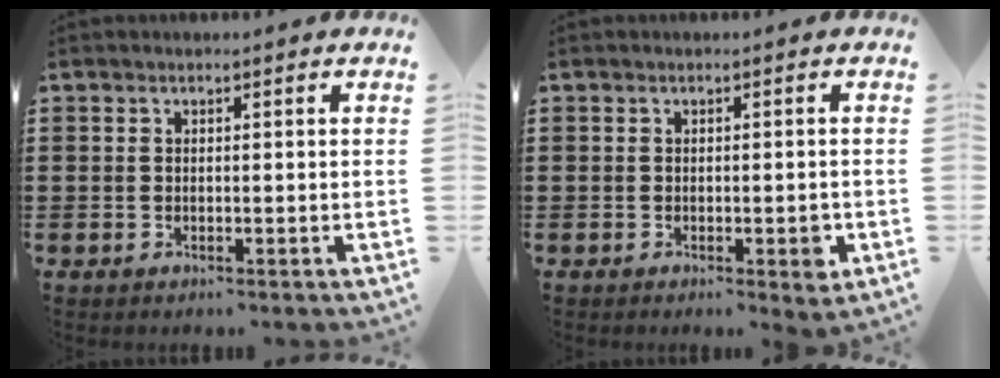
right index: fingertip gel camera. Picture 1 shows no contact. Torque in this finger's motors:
{"motor_torque": [0.55, -0.22, 0.09, 0.04]}